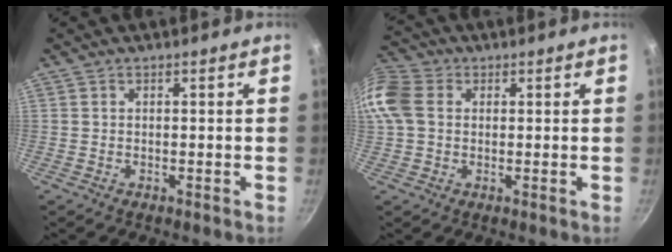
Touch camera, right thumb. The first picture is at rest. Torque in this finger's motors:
{"motor_torque": [0.03, 0.60, 0.21, -0.20, 0.37]}